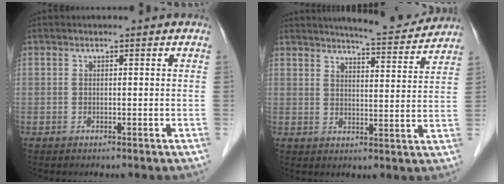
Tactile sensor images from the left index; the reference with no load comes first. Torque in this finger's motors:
{"motor_torque": [0.69, -0.63, 0.48, 0.10]}